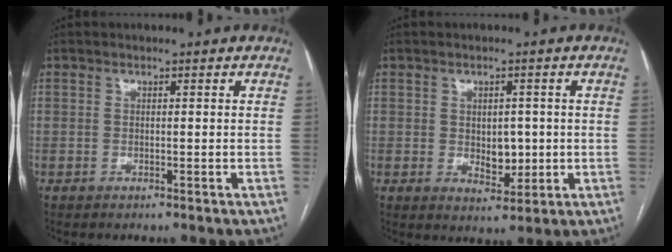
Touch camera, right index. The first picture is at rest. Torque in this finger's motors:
{"motor_torque": [0.12, 0.06, 0.03, 0.02]}